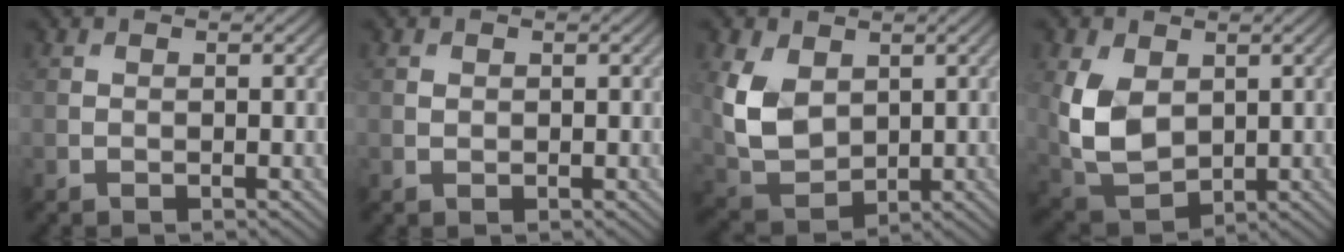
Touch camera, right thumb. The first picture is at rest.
{"total": 0.6, "force": [0.1, 0.5, 0.3], "torque": [-0.006, -0.002, 0.003]}
{"total": 8.4, "force": [2.0, 5.9, 5.5], "torque": [-0.145, -0.005, 0.042]}
{"total": 8.8, "force": [1.3, 6.1, 6.2], "torque": [-0.165, -0.007, 0.029]}